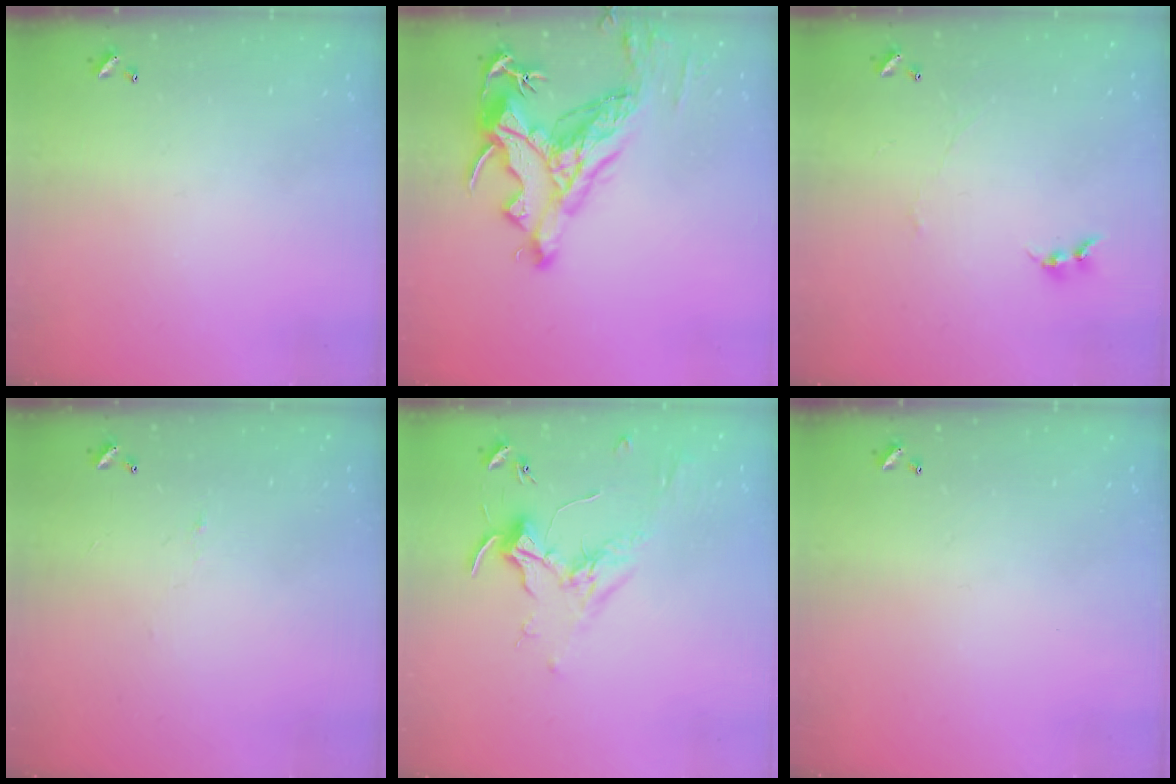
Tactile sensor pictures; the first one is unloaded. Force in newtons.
{"total": 11.2, "press": 11.0, "slide": 2.4}
{"total": 1.5, "press": 1.4, "slide": 0.5}
{"total": 0.8, "press": 0.6, "slide": 0.6}
{"total": 1.8, "press": 1.6, "slide": 0.7}
{"total": 0.0}